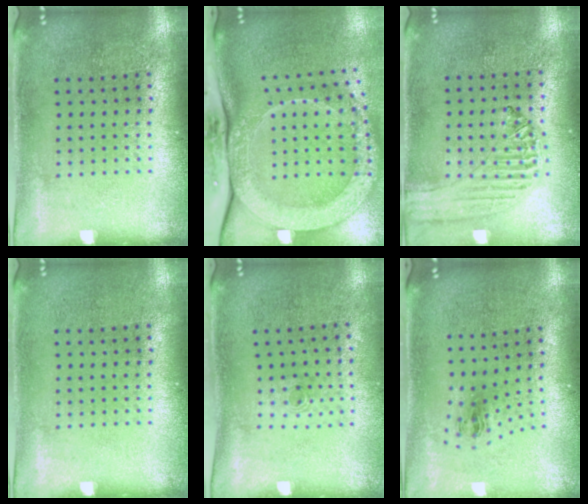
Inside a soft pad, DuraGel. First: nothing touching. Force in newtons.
{"total": 3.3, "press": 2.4, "slide": 2.3}
{"total": 0.8, "press": 0.8, "slide": 0.1}
{"total": 0.0}
{"total": 0.6, "press": 0.3, "slide": 0.5}
{"total": 1.0, "press": 0.4, "slide": 0.9}